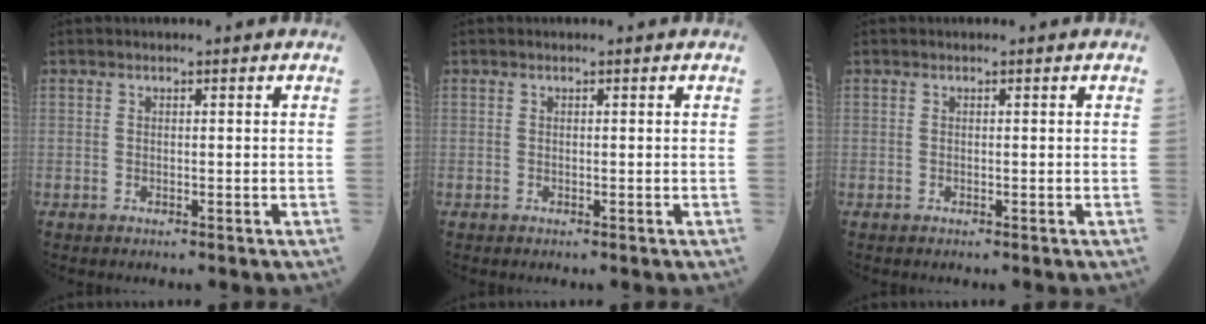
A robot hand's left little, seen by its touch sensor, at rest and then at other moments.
{"total": 0.0}
{"total": 0.0}